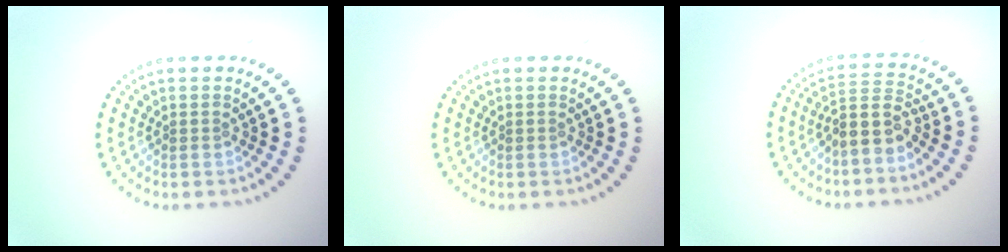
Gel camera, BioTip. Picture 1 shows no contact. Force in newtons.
{"total": 0.0}
{"total": 3.5, "press": 2.9, "slide": 2.0}